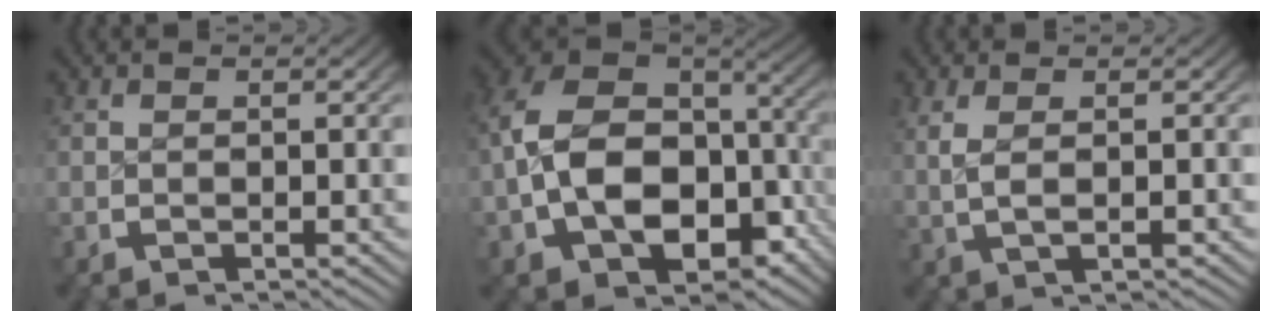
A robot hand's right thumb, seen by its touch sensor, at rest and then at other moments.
{"total": 16.0, "force": [-2.2, 11.3, 11.1], "torque": [-0.244, -0.062, -0.007]}
{"total": 2.6, "force": [0.6, 0.8, 2.4], "torque": [-0.055, -0.002, 0.021]}